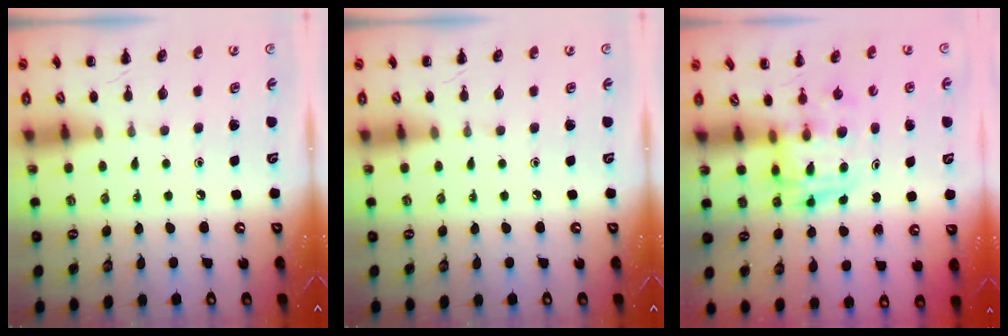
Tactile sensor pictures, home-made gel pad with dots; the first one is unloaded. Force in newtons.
{"total": 0.0}
{"total": 3.2, "press": 3.1, "slide": 0.5}